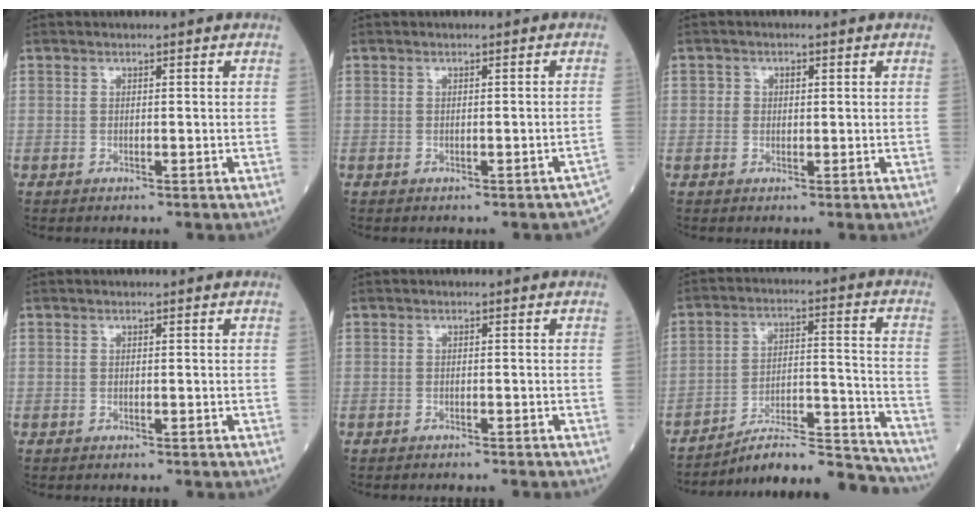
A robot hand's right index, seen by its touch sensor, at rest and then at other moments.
{"total": 1.8, "force": [-1.5, 0.4, 0.9], "torque": [-0.004, 0.010, -0.012]}
{"total": 1.6, "force": [0.3, 1.5, 0.6], "torque": [-0.008, 0.001, 0.002]}
{"total": 0.0}
{"total": 1.8, "force": [-1.6, 0.2, 0.6], "torque": [-0.012, -0.001, -0.020]}
{"total": 16.9, "force": [-16.4, 1.2, 3.7], "torque": [-0.050, 0.036, -0.251]}